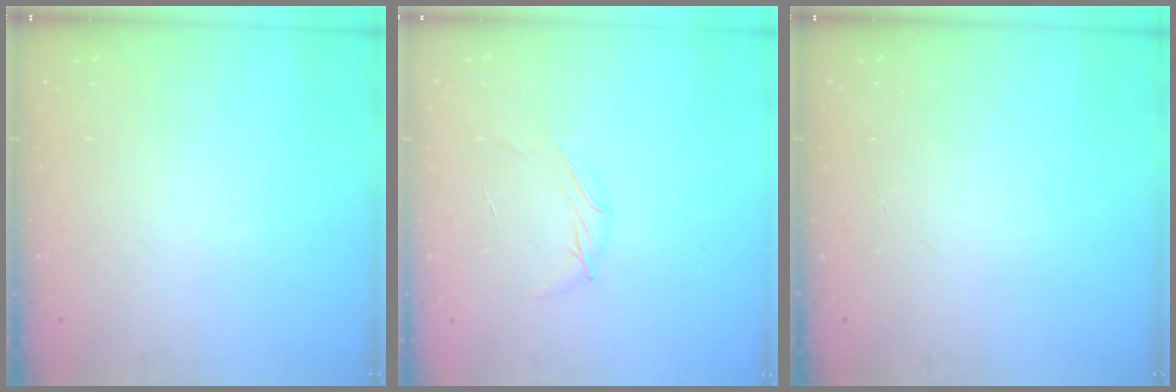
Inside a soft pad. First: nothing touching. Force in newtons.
{"total": 5.7, "press": 5.6, "slide": 0.7}
{"total": 0.0}